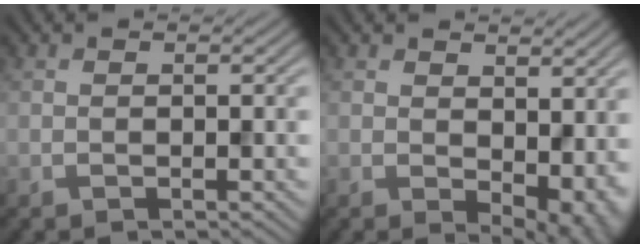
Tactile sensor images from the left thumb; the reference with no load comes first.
{"total": 7.1, "force": [0.5, 4.3, 5.6], "torque": [-0.076, -0.021, 0.020]}